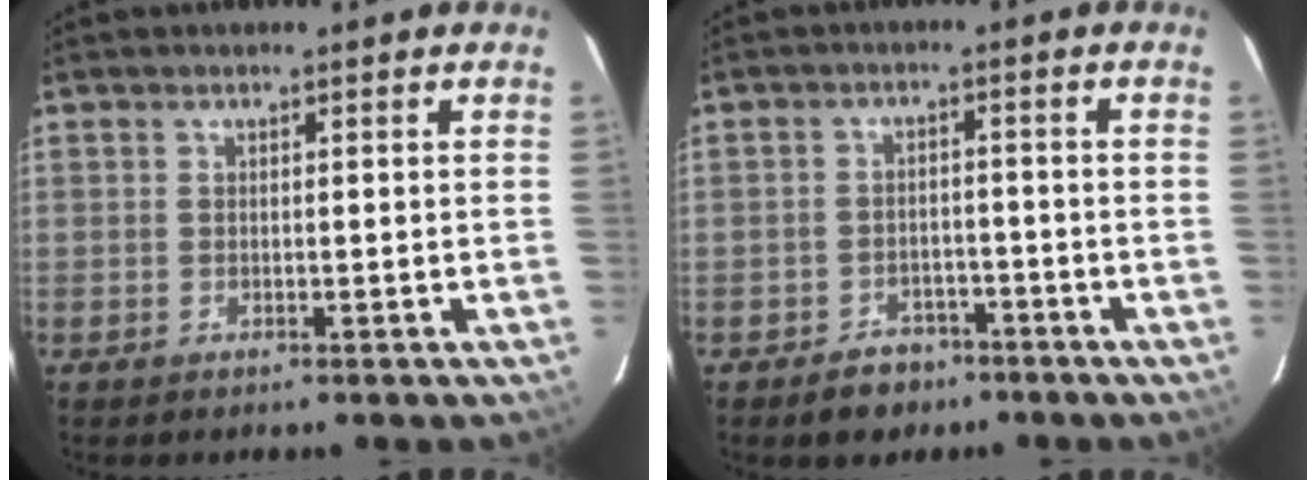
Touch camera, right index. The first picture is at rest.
{"total": 4.7, "force": [-3.2, 3.1, 1.4], "torque": [-0.022, 0.007, -0.044]}